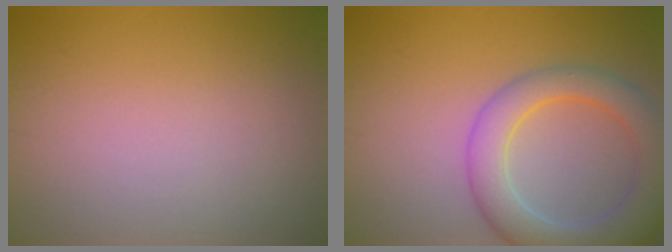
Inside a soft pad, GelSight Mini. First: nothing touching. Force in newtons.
{"total": 6.5, "press": 6.5, "slide": 0.5}